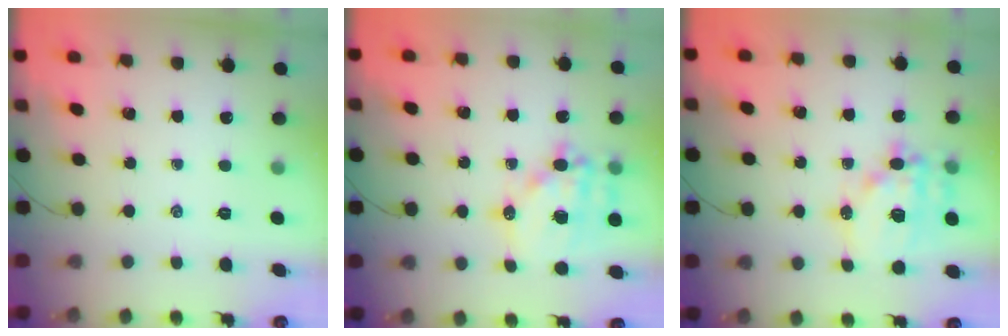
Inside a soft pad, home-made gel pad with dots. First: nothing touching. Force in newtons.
{"total": 16.5, "press": 16.1, "slide": 3.5}
{"total": 15.1, "press": 14.8, "slide": 3.0}